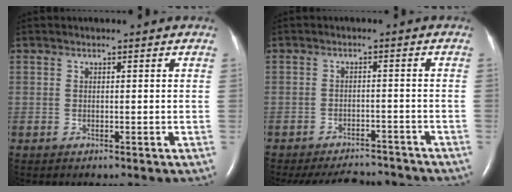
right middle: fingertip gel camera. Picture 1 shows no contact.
{"total": 10.5, "force": [-9.9, 2.8, 2.3], "torque": [-0.043, 0.003, -0.129]}